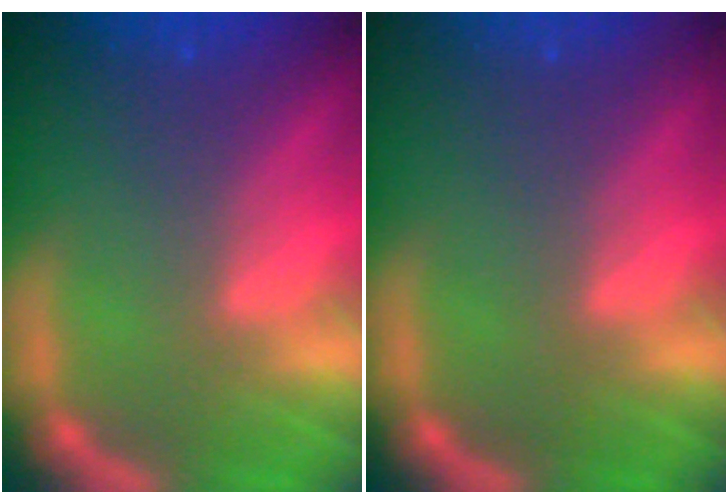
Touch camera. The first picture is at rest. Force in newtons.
{"total": 0.0}